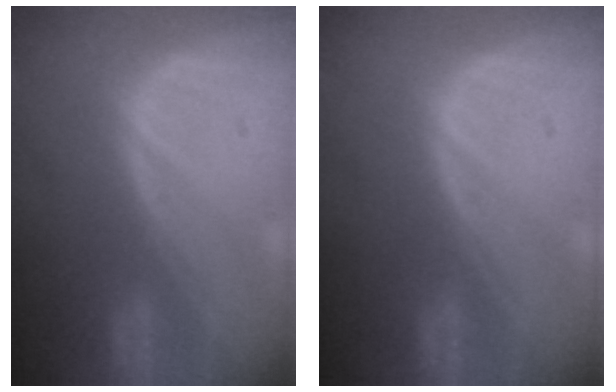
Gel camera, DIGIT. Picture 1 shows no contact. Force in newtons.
{"total": 0.0}